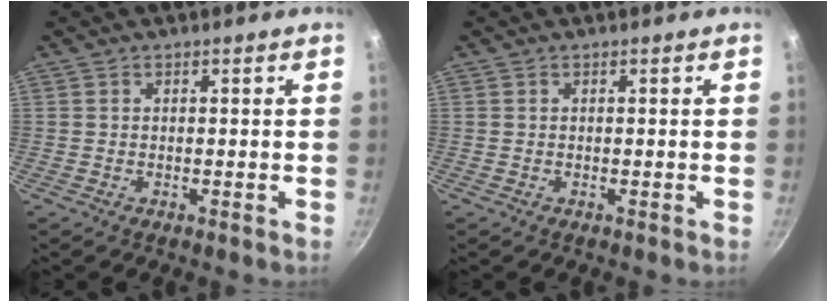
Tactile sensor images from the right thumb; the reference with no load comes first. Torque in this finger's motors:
{"motor_torque": [0.00, 0.00, -0.10, -0.10, 0.01]}